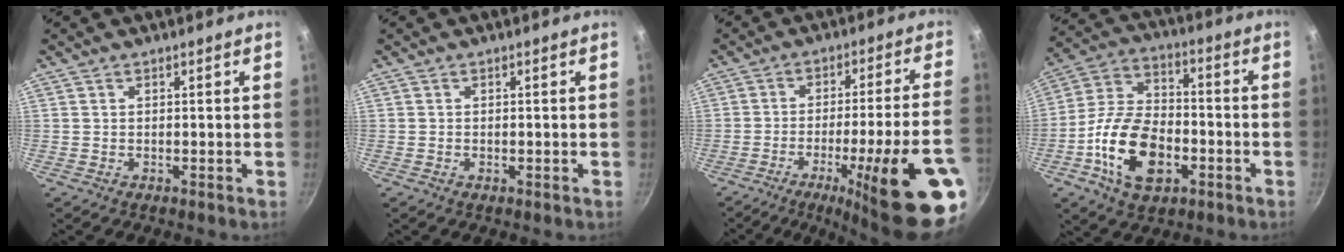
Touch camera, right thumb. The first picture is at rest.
{"total": 0.5, "force": [-0.2, 0.3, 0.4], "torque": [-0.007, 0.001, -0.003]}
{"total": 23.2, "force": [-10.3, 3.1, 20.6], "torque": [-0.266, 0.037, -0.142]}
{"total": 17.3, "force": [-5.7, 10.2, 12.7], "torque": [-0.220, 0.034, -0.110]}